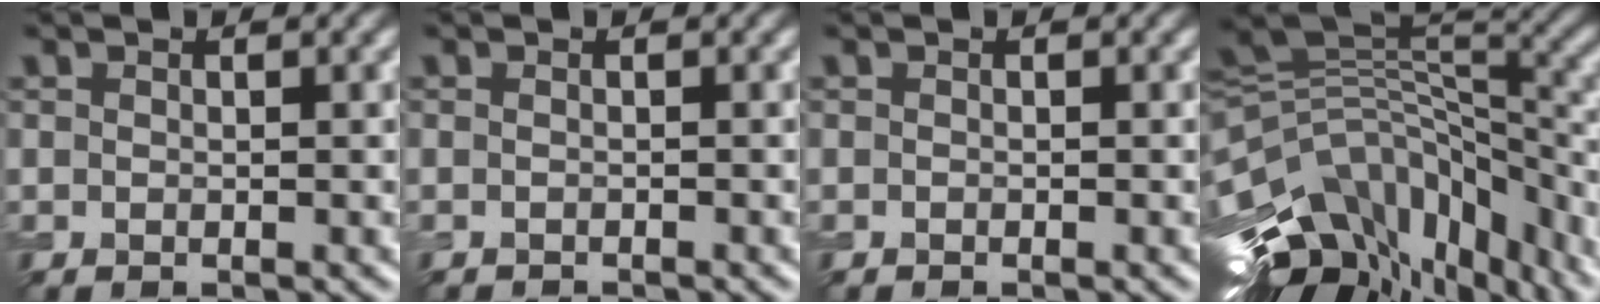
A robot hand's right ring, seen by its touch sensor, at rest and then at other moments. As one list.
[{"total": 0.8, "force": [-0.8, 0.1, 0.2], "torque": [0.000, -0.009, -0.018]}, {"total": 0.0}, {"total": 14.2, "force": [-6.3, 7.8, 10.0], "torque": [-0.207, -0.001, -0.090]}]